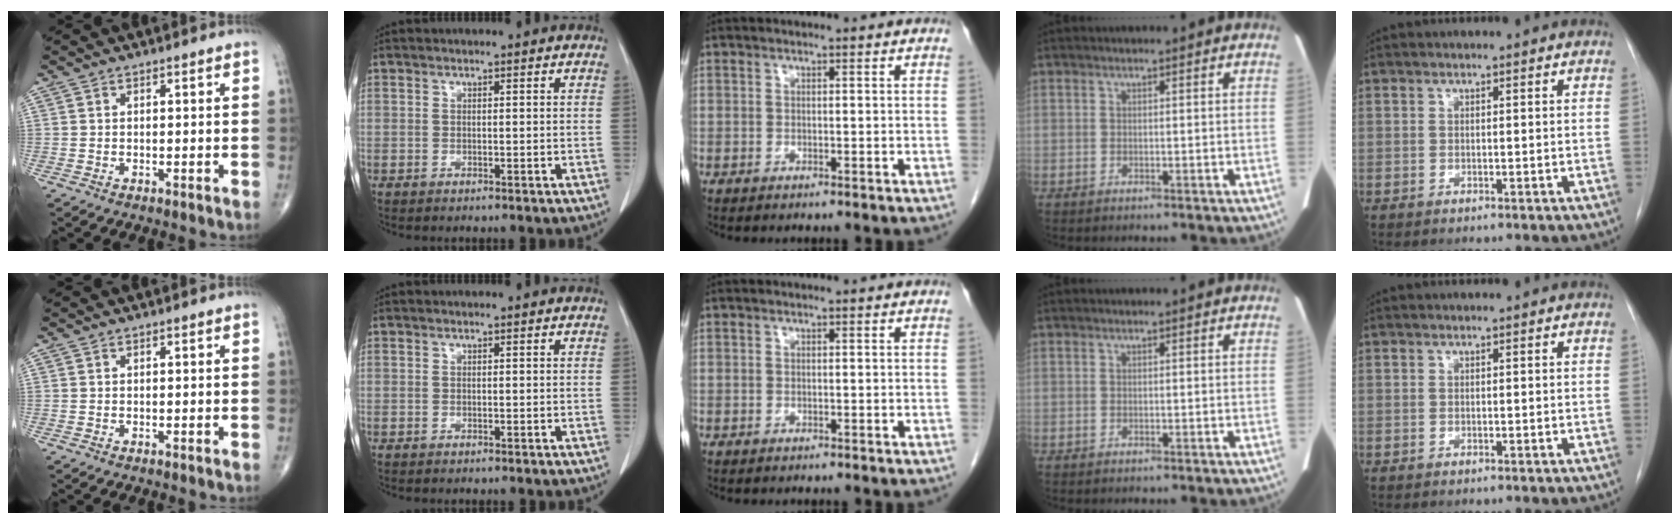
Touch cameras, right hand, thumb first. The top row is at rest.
{}